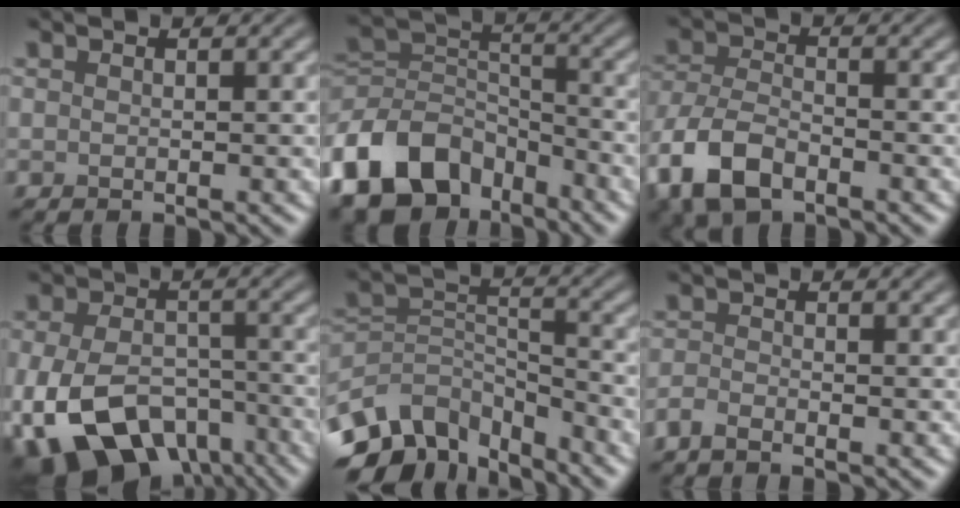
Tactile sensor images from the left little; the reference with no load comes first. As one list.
[{"total": 10.5, "force": [-6.4, 6.6, 5.2], "torque": [-0.096, 0.001, -0.137]}, {"total": 6.9, "force": [-4.0, 3.6, 4.3], "torque": [-0.096, -0.008, -0.083]}, {"total": 13.3, "force": [-6.9, 8.1, 7.9], "torque": [-0.155, -0.044, -0.108]}, {"total": 8.7, "force": [-6.1, 4.8, 3.9], "torque": [-0.074, -0.007, -0.120]}, {"total": 1.5, "force": [-1.3, 0.3, 0.7], "torque": [-0.017, -0.005, -0.033]}]